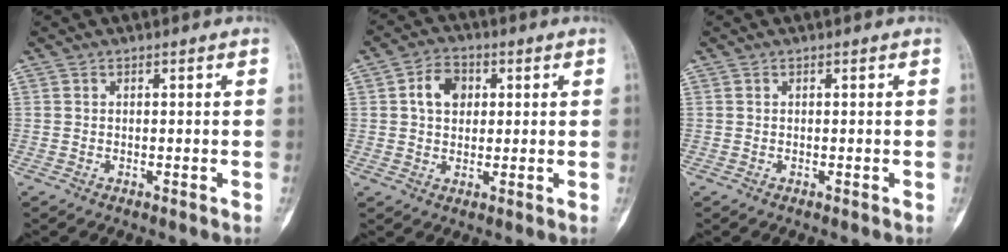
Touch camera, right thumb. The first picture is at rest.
{"total": 6.5, "force": [1.5, 4.8, 4.1], "torque": [-0.053, 0.006, 0.021]}
{"total": 0.0}